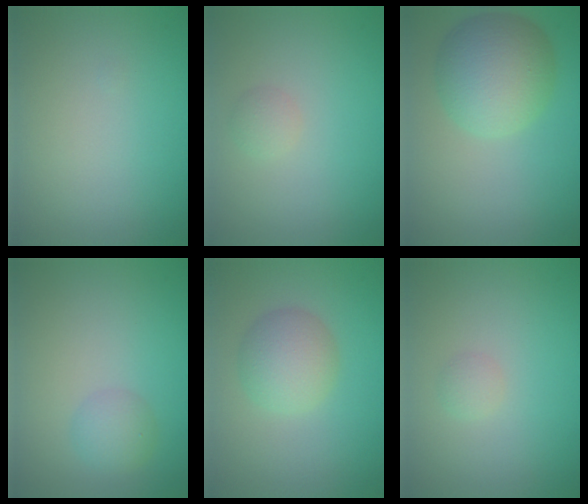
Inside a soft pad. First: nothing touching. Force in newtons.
{"total": 1.1, "press": 1.1, "slide": 0.0}
{"total": 6.6, "press": 6.6, "slide": 0.2}
{"total": 1.9, "press": 1.9, "slide": 0.0}
{"total": 3.8, "press": 3.8, "slide": 0.1}
{"total": 0.9, "press": 0.9, "slide": 0.1}